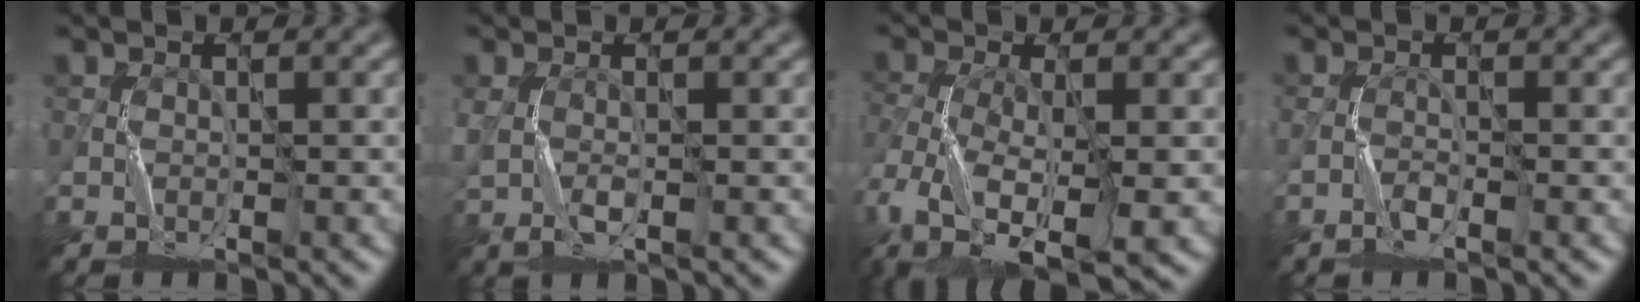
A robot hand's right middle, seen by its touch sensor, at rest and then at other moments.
{"total": 2.1, "force": [0.1, 0.9, 1.9], "torque": [-0.047, 0.000, 0.001]}
{"total": 10.6, "force": [-5.3, 4.5, 8.0], "torque": [-0.163, -0.020, -0.098]}
{"total": 1.2, "force": [-0.8, 0.2, 0.8], "torque": [-0.017, 0.006, -0.020]}